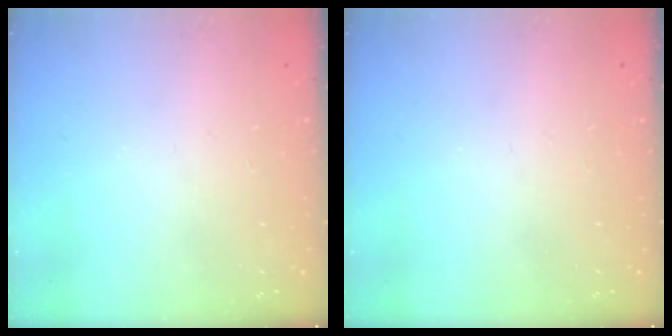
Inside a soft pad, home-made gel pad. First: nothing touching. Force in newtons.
{"total": 0.0}